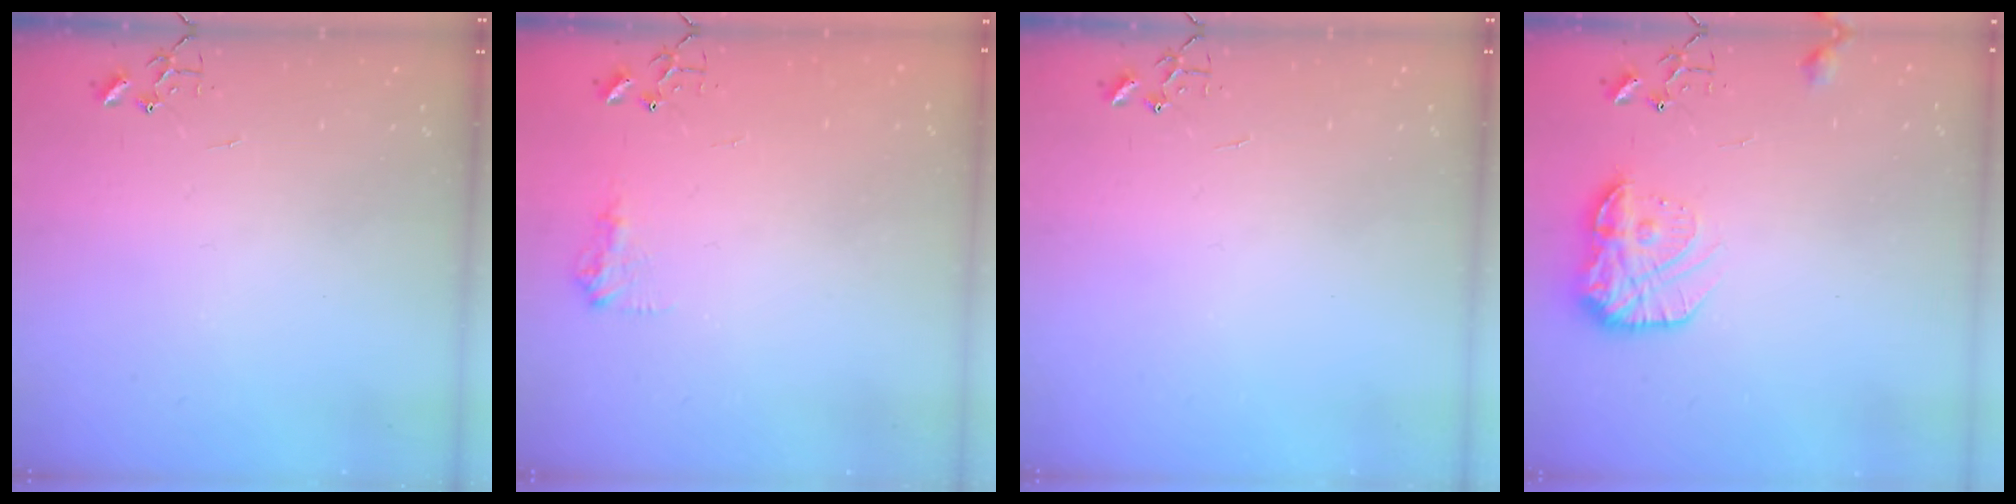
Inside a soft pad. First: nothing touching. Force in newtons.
{"total": 7.9, "press": 7.9, "slide": 0.3}
{"total": 0.0}
{"total": 14.1, "press": 14.1, "slide": 0.8}